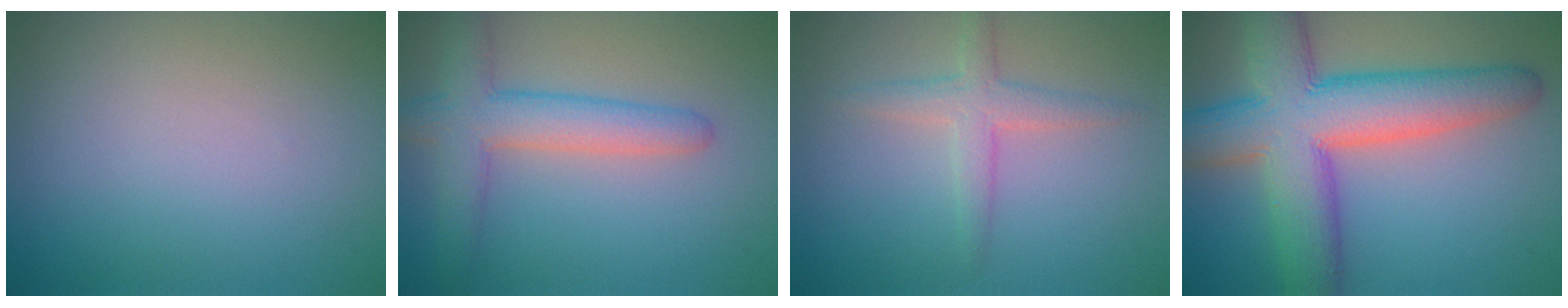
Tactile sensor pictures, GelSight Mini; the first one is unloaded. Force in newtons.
{"total": 4.8, "press": 4.8, "slide": 0.3}
{"total": 2.4, "press": 2.4, "slide": 0.2}
{"total": 11.2, "press": 11.2, "slide": 0.6}